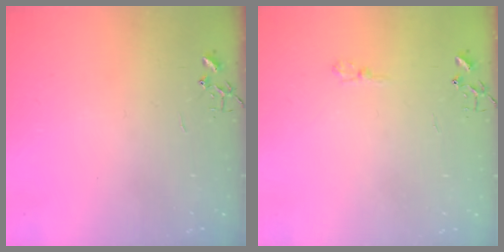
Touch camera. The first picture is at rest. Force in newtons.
{"total": 4.8, "press": 4.8, "slide": 0.5}